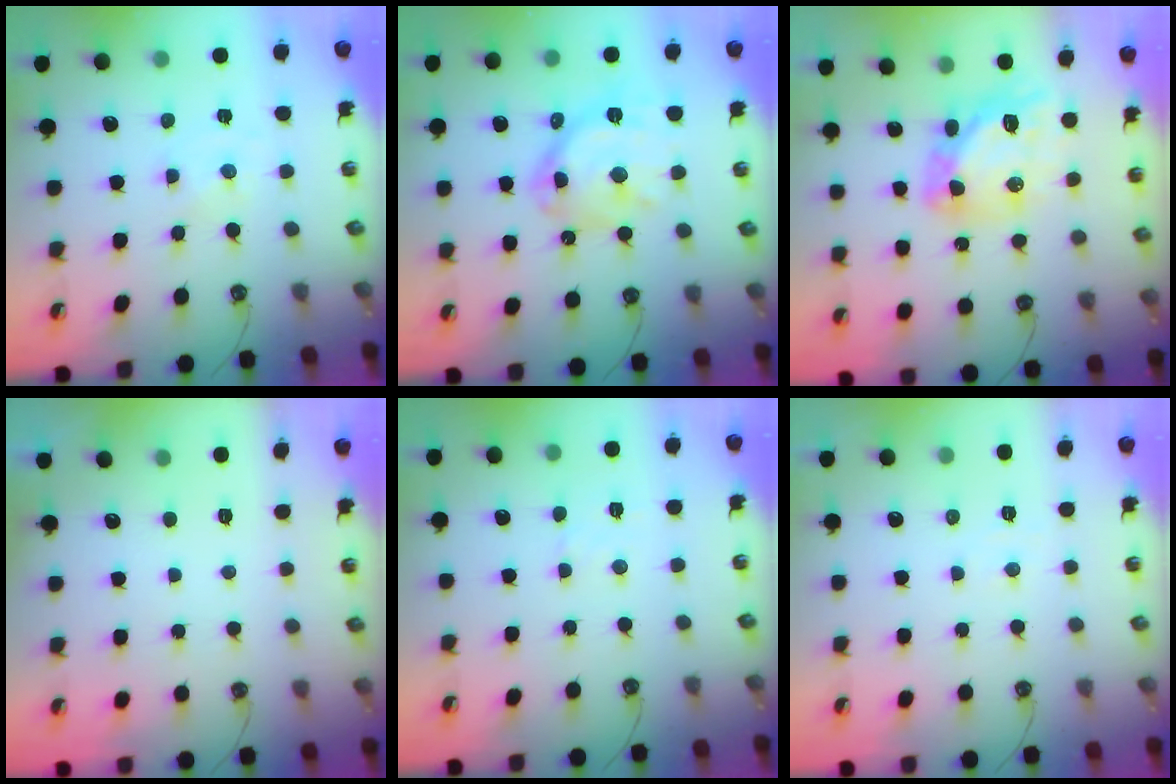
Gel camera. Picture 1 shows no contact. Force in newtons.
{"total": 17.6, "press": 17.5, "slide": 1.7}
{"total": 15.9, "press": 15.8, "slide": 2.0}
{"total": 0.0}
{"total": 3.0, "press": 3.0, "slide": 0.4}
{"total": 3.3, "press": 3.2, "slide": 0.5}